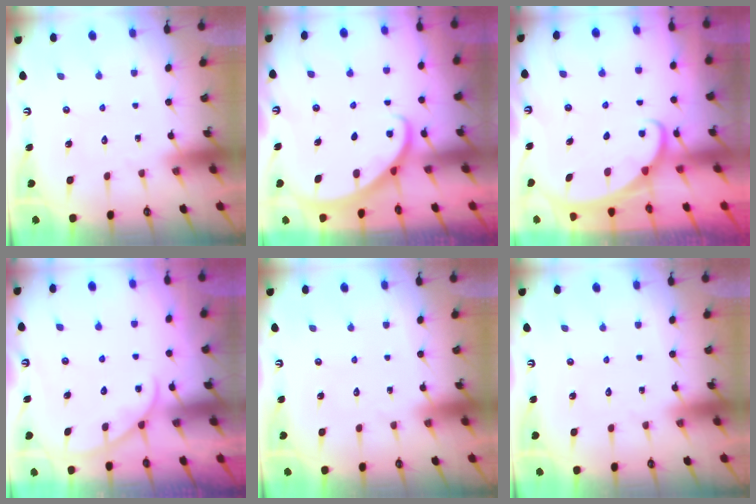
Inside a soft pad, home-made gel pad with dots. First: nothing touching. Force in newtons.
{"total": 2.2, "press": 2.2, "slide": 0.1}
{"total": 1.8, "press": 1.8, "slide": 0.1}
{"total": 2.7, "press": 2.7, "slide": 0.3}
{"total": 0.0}
{"total": 0.0}